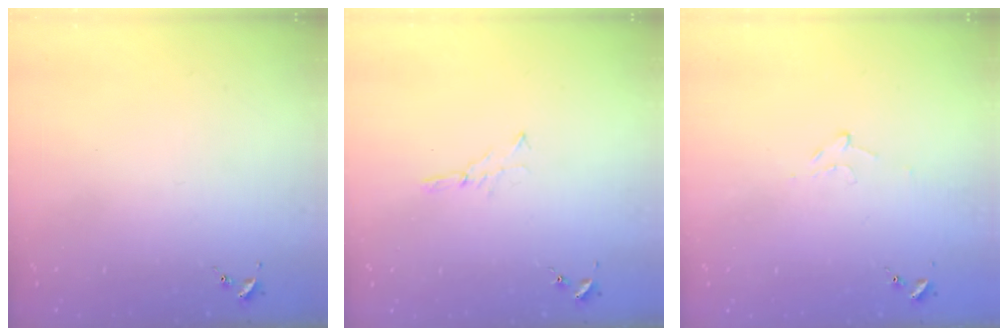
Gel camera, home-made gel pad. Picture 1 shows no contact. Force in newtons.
{"total": 2.6, "press": 2.6, "slide": 0.3}
{"total": 5.3, "press": 5.2, "slide": 0.7}